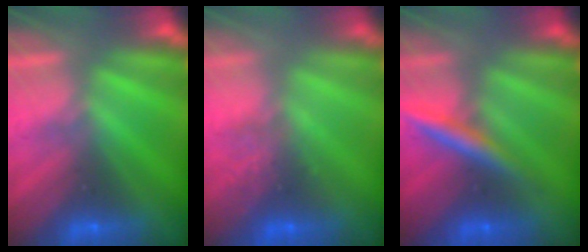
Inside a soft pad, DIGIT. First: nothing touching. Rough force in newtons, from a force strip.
{"total": 4.2}
{"total": 2.4}